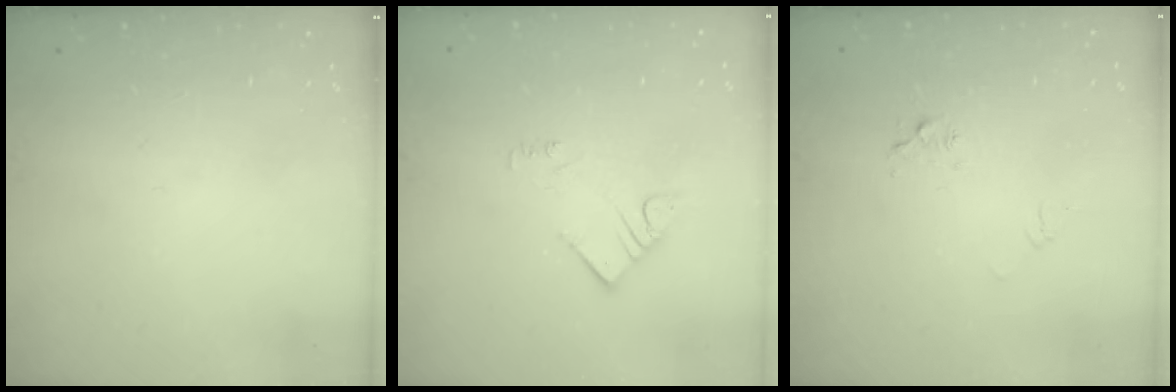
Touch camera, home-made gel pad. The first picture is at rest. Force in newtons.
{"total": 3.1, "press": 3.0, "slide": 0.4}
{"total": 6.0, "press": 5.9, "slide": 0.5}